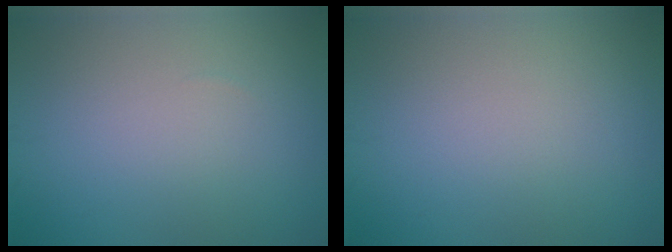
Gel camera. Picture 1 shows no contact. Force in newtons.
{"total": 0.0}